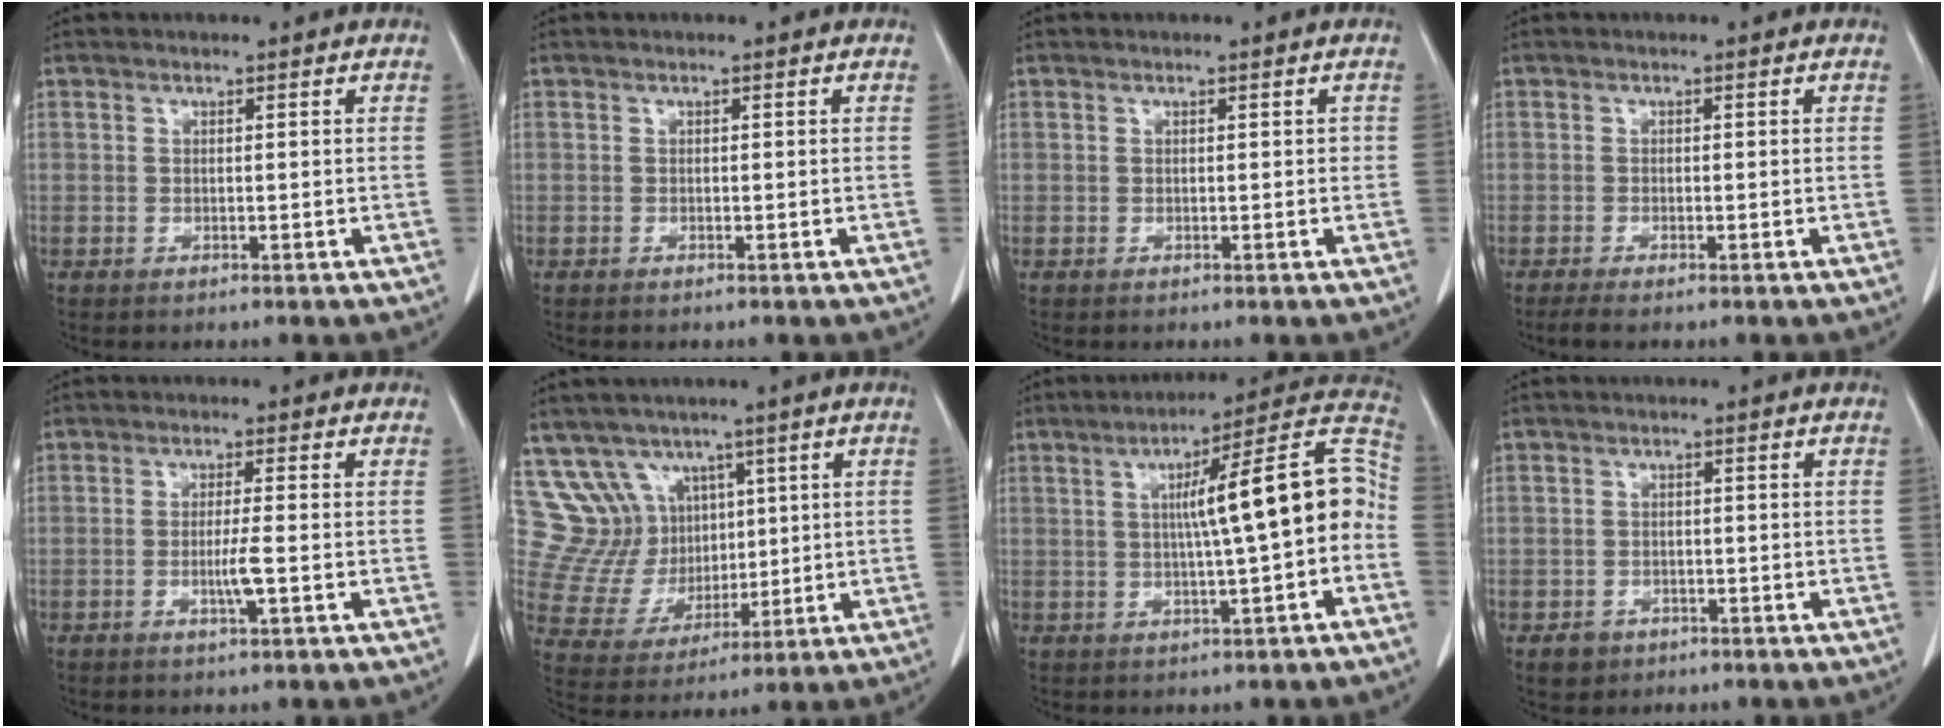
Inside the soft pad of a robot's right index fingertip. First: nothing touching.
{"total": 0.0}
{"total": 0.5, "force": [0.0, 0.3, 0.4], "torque": [-0.001, 0.002, 0.001]}
{"total": 2.0, "force": [-1.4, 0.1, 1.4], "torque": [-0.026, -0.004, -0.027]}
{"total": 3.1, "force": [-0.9, -0.3, 3.0], "torque": [-0.057, -0.005, -0.017]}
{"total": 10.6, "force": [6.2, 8.3, 1.8], "torque": [-0.051, 0.046, 0.140]}
{"total": 13.2, "force": [-0.3, 0.7, 13.2], "torque": [-0.179, 0.036, -0.008]}
{"total": 2.9, "force": [-1.6, 2.4, 0.4], "torque": [-0.005, 0.009, -0.019]}